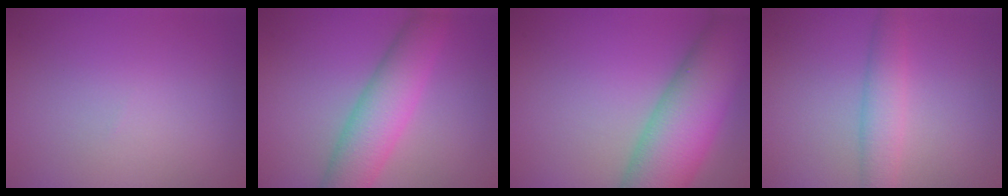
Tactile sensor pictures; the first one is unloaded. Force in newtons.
{"total": 6.0, "press": 6.0, "slide": 0.2}
{"total": 11.2, "press": 11.2, "slide": 0.4}
{"total": 2.9, "press": 2.9, "slide": 0.1}